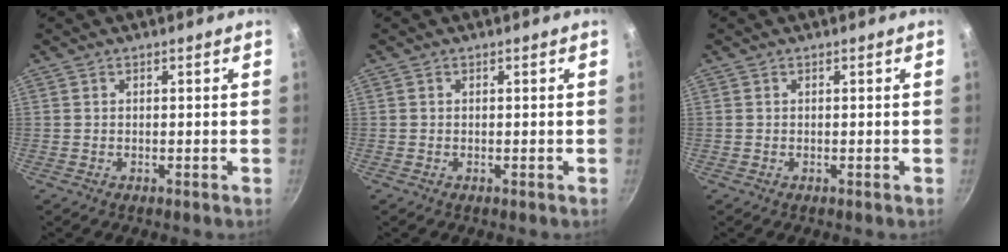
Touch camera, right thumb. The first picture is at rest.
{"total": 0.0}
{"total": 0.0}